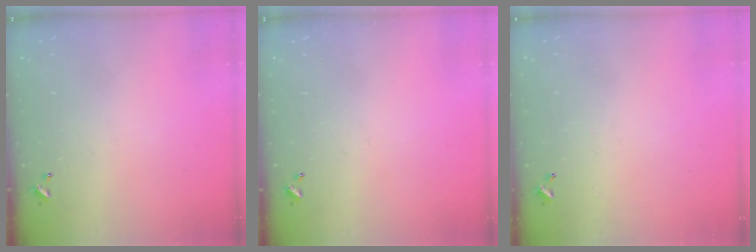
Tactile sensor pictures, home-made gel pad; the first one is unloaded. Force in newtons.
{"total": 0.0}
{"total": 0.6, "press": 0.2, "slide": 0.6}